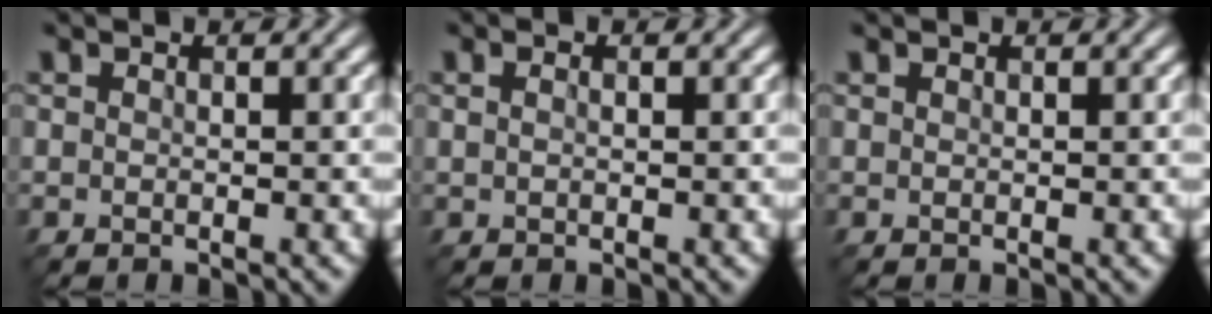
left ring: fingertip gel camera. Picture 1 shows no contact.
{"total": 1.2, "force": [0.5, 0.7, 0.8], "torque": [-0.016, -0.001, 0.002]}
{"total": 0.0}